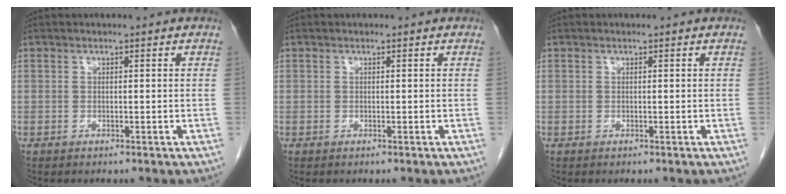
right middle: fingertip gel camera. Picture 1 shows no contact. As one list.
[{"total": 0.0}, {"total": 0.0}]